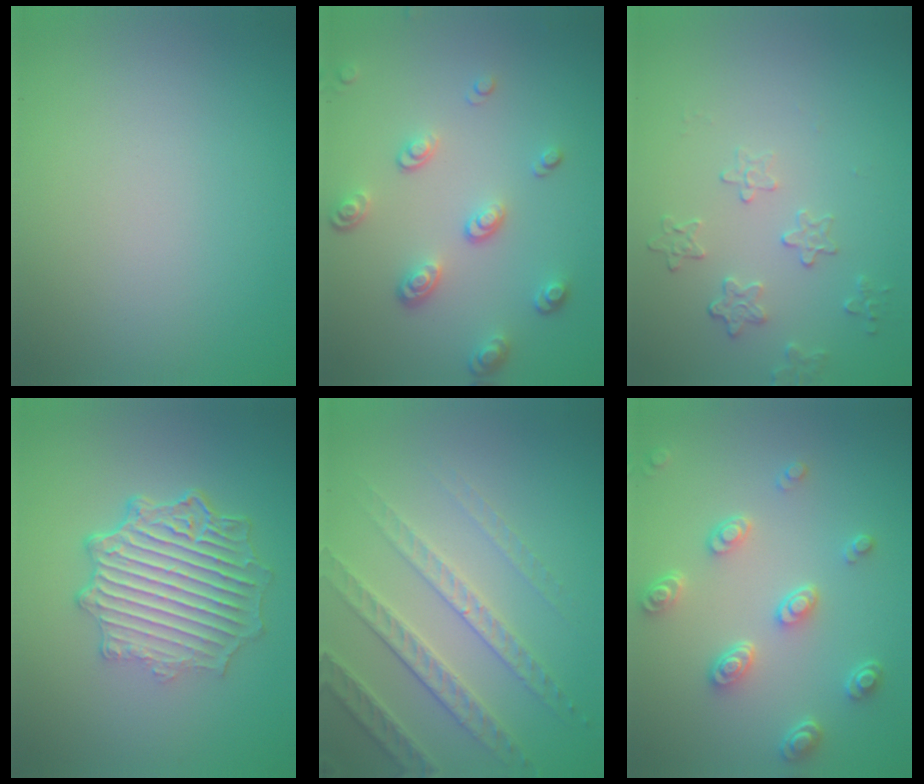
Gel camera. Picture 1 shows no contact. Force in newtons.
{"total": 3.4, "press": 2.6, "slide": 2.2}
{"total": 1.9, "press": 1.3, "slide": 1.4}
{"total": 7.0, "press": 5.2, "slide": 4.6}
{"total": 3.9, "press": 3.9, "slide": 0.3}
{"total": 4.0, "press": 3.1, "slide": 2.6}